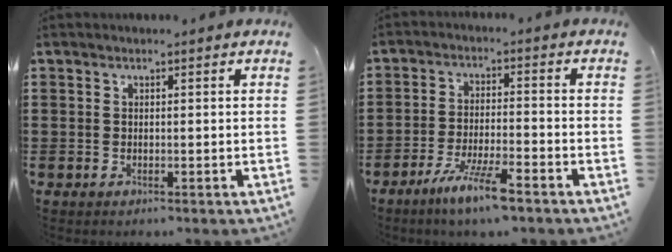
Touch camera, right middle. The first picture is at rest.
{"total": 6.7, "force": [-4.9, 0.3, 4.4], "torque": [-0.088, -0.009, -0.090]}